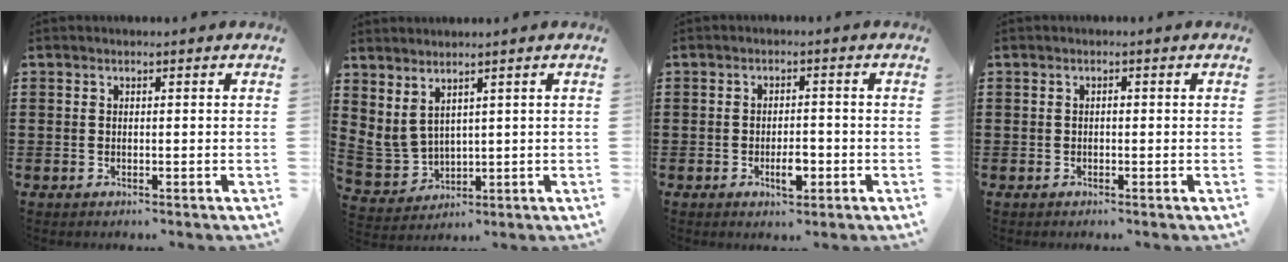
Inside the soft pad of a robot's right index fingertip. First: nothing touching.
{"total": 3.0, "force": [2.2, 1.7, 1.3], "torque": [-0.052, -0.010, 0.038]}
{"total": 3.9, "force": [-1.4, 1.5, 3.3], "torque": [-0.056, 0.004, -0.023]}
{"total": 0.6, "force": [0.0, 0.3, 0.5], "torque": [-0.010, -0.001, -0.001]}